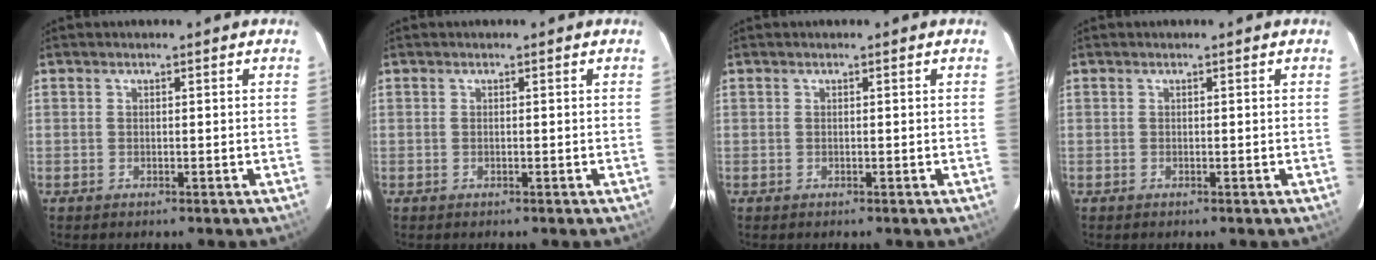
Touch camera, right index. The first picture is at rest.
{"total": 0.0}
{"total": 0.0}
{"total": 0.0}